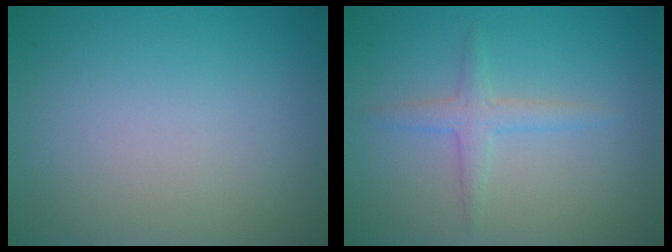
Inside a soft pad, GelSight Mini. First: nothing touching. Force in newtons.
{"total": 1.9, "press": 1.9, "slide": 0.1}